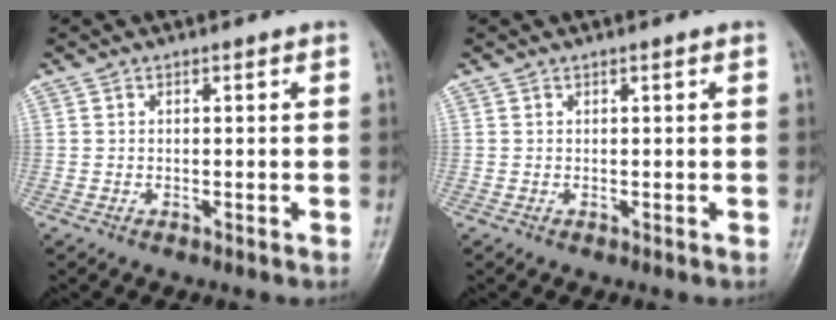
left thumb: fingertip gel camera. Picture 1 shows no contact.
{"total": 0.0}